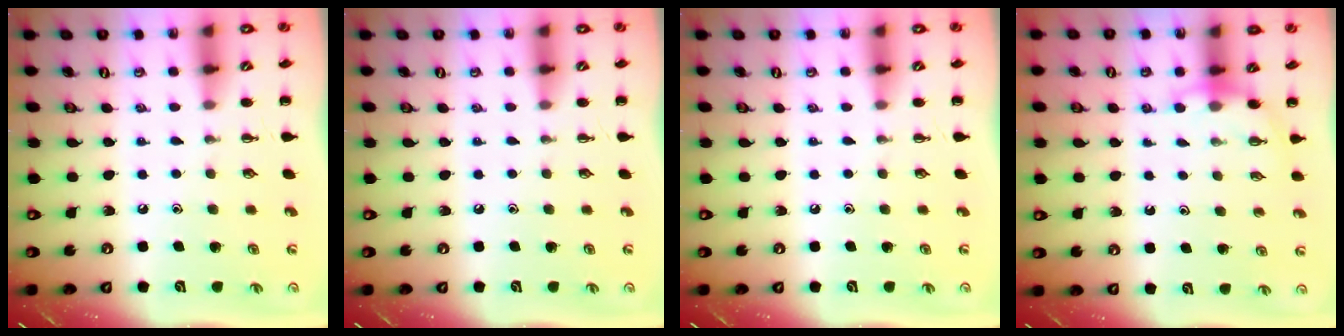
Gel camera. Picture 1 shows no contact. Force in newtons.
{"total": 0.0}
{"total": 0.0}
{"total": 3.7, "press": 3.6, "slide": 0.9}